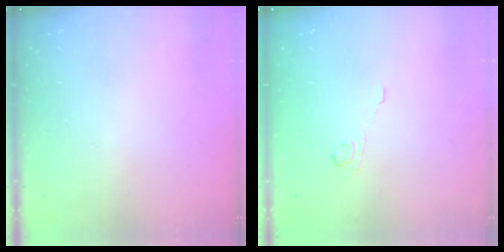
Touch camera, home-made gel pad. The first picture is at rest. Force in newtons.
{"total": 6.7, "press": 6.5, "slide": 1.5}